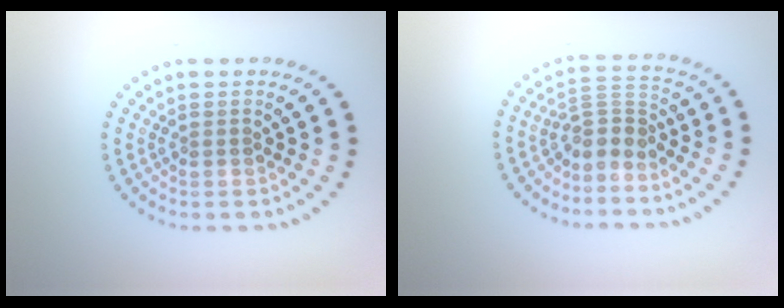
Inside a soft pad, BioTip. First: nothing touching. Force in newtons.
{"total": 2.8, "press": 2.0, "slide": 1.9}